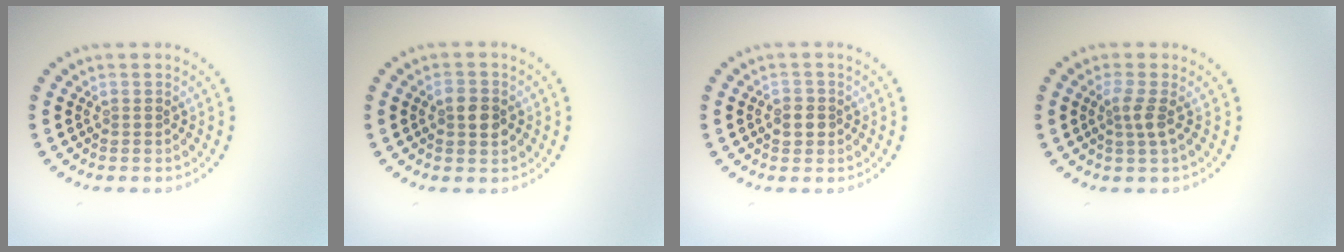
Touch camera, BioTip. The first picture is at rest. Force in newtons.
{"total": 2.4, "press": 2.4, "slide": 0.1}
{"total": 1.6, "press": 1.6, "slide": 0.3}
{"total": 1.8, "press": 1.4, "slide": 1.2}